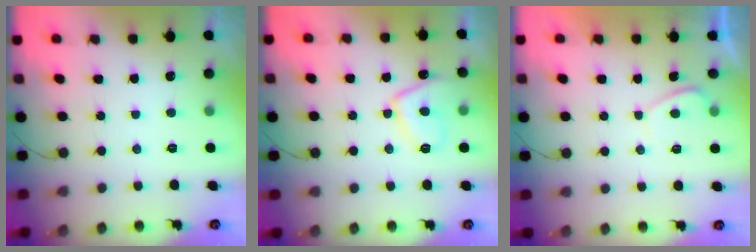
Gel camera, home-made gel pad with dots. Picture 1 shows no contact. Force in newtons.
{"total": 9.6, "press": 9.5, "slide": 1.2}
{"total": 0.9, "press": 0.7, "slide": 0.5}